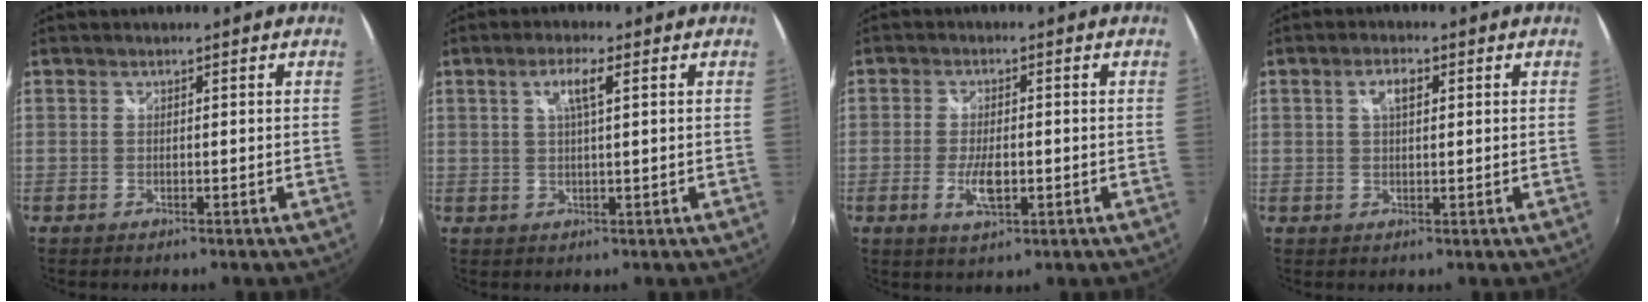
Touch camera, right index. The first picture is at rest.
{"total": 3.8, "force": [1.3, 0.4, 3.6], "torque": [-0.069, 0.004, 0.023]}
{"total": 5.1, "force": [-1.4, 1.9, 4.5], "torque": [-0.093, -0.005, -0.024]}
{"total": 3.1, "force": [1.0, 1.4, 2.6], "torque": [-0.047, 0.008, 0.016]}